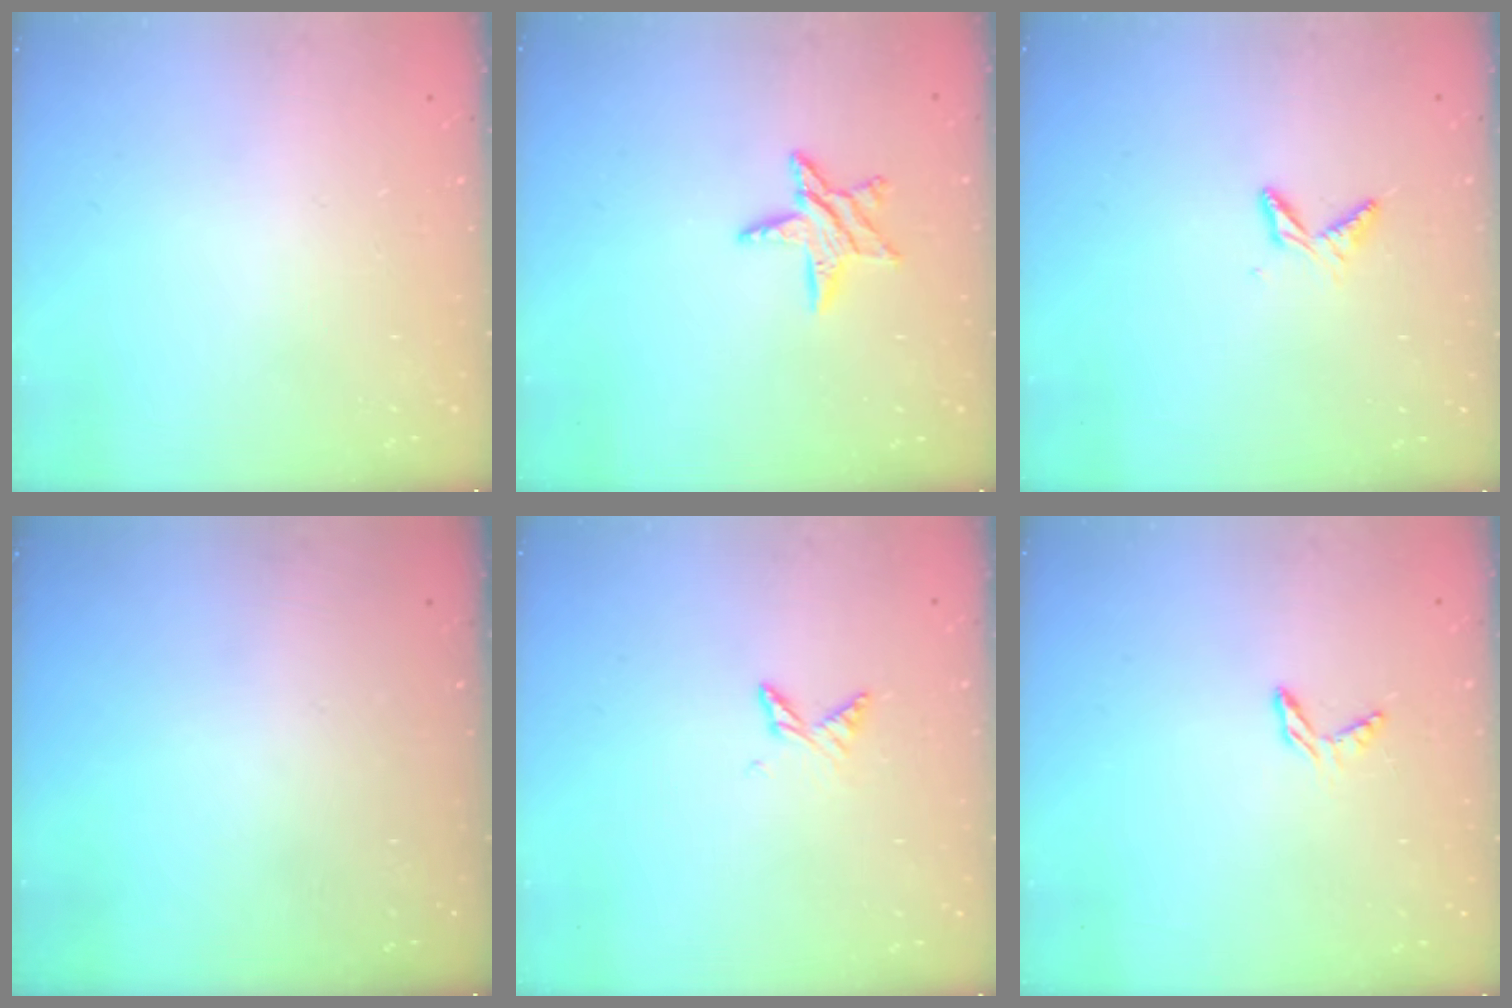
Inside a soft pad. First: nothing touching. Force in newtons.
{"total": 7.1, "press": 7.1, "slide": 0.1}
{"total": 5.6, "press": 5.5, "slide": 0.5}
{"total": 0.0}
{"total": 4.5, "press": 4.4, "slide": 0.5}
{"total": 4.6, "press": 4.6, "slide": 0.3}